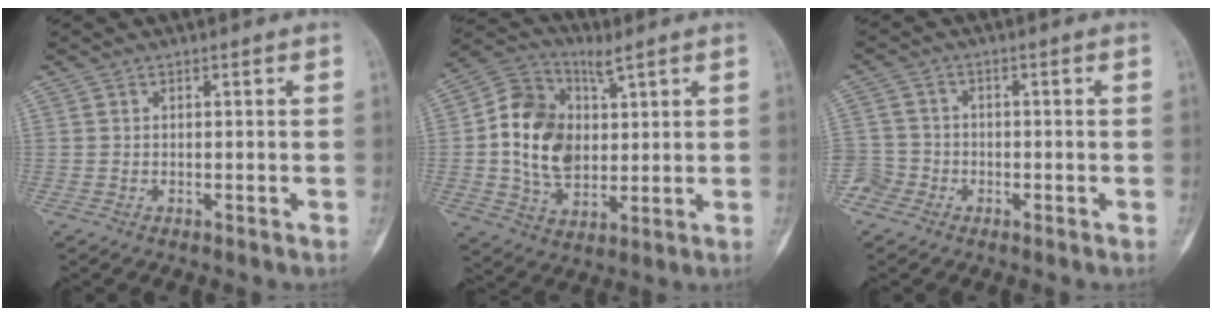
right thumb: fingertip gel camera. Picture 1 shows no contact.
{"total": 13.8, "force": [2.5, 10.0, 9.1], "torque": [-0.148, 0.004, 0.046]}
{"total": 4.4, "force": [-2.1, 3.8, 0.2], "torque": [0.015, 0.015, -0.045]}